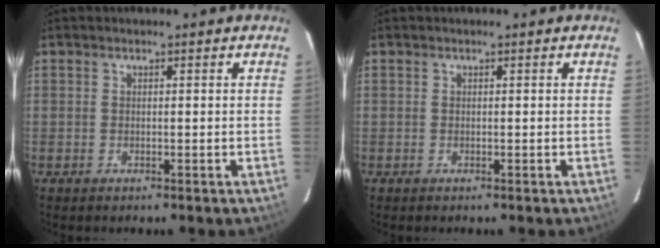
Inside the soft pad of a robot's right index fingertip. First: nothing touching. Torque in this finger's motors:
{"motor_torque": [-0.10, 0.15, 0.04, 0.00]}